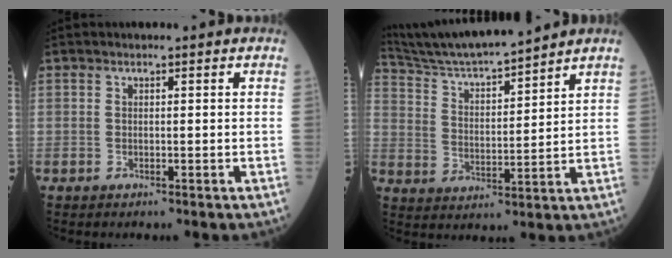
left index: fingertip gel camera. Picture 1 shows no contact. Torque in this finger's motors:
{"motor_torque": [-0.31, -0.83, 0.08, 0.04]}